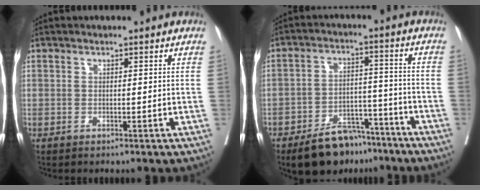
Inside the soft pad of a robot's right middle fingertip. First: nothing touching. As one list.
[{"total": 10.6, "force": [-8.4, 4.9, 4.3], "torque": [-0.062, 0.013, -0.137]}]